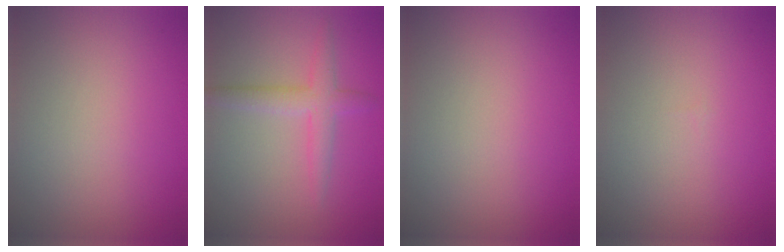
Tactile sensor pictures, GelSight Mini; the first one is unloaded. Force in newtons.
{"total": 2.7, "press": 2.7, "slide": 0.1}
{"total": 0.0}
{"total": 0.0}